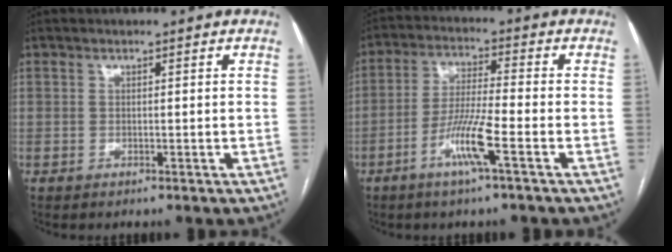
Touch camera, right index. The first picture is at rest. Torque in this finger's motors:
{"motor_torque": [0.26, -0.28, 0.26, 0.11]}